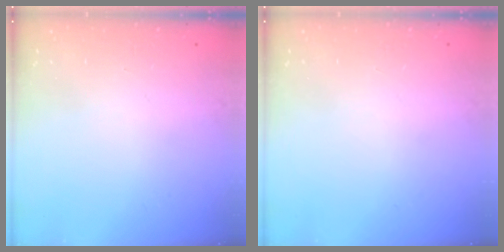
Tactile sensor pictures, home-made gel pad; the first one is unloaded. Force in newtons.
{"total": 0.0}